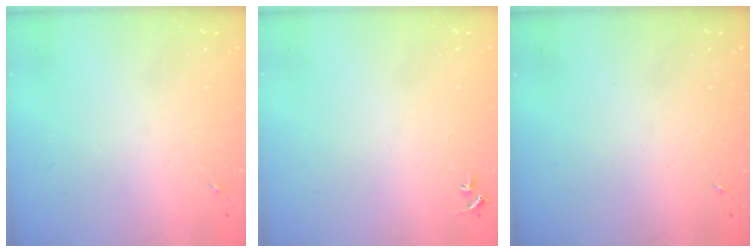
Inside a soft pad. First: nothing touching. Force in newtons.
{"total": 2.7, "press": 2.7, "slide": 0.3}
{"total": 0.0}